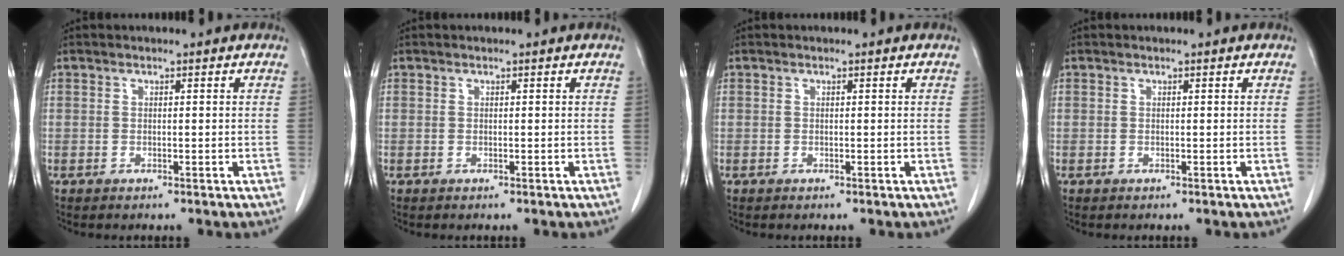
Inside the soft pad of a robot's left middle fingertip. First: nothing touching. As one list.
[{"total": 0.0}, {"total": 0.0}, {"total": 0.0}]